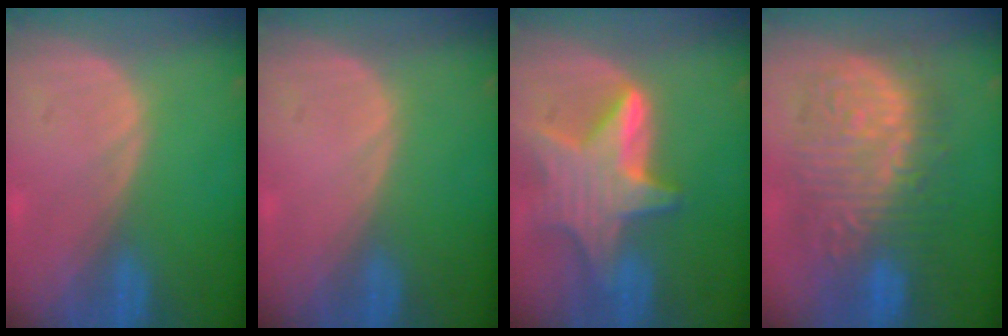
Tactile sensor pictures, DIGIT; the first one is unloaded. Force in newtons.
{"total": 0.0}
{"total": 9.5, "press": 9.5, "slide": 0.7}
{"total": 12.8, "press": 12.7, "slide": 1.2}